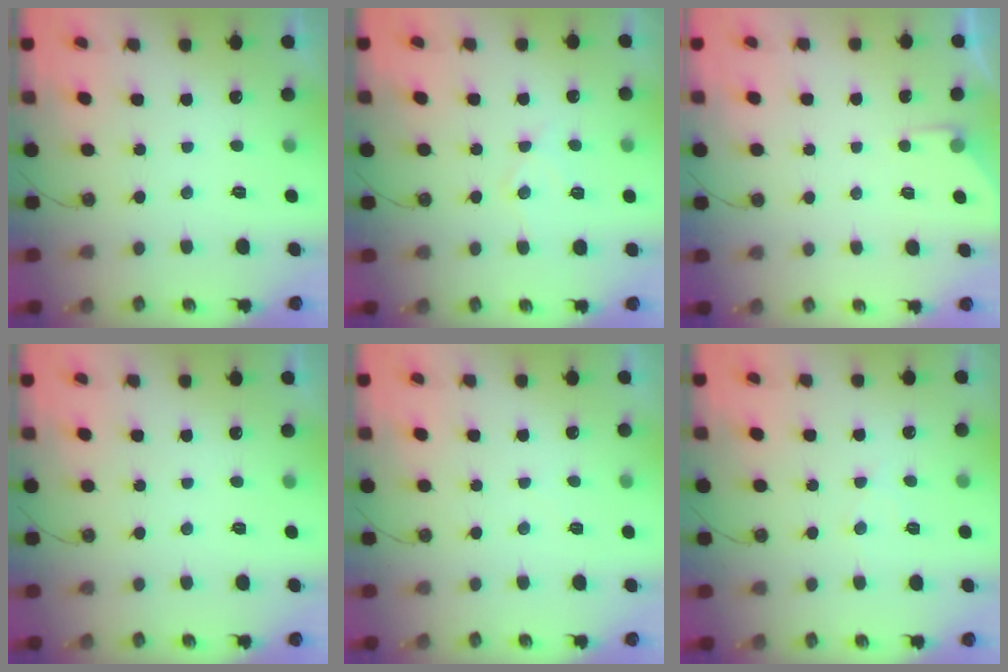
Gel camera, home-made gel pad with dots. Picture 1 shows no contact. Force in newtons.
{"total": 8.4, "press": 8.4, "slide": 0.6}
{"total": 1.9, "press": 1.9, "slide": 0.3}
{"total": 0.0}
{"total": 1.8, "press": 1.8, "slide": 0.4}
{"total": 4.7, "press": 4.6, "slide": 0.7}